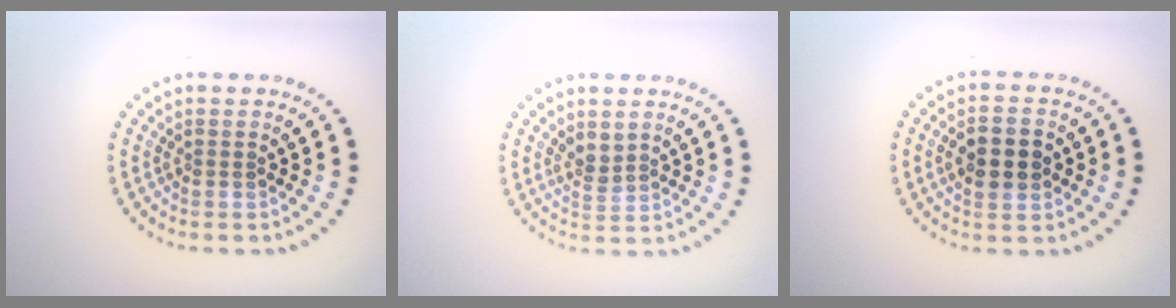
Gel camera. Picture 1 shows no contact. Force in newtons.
{"total": 1.5, "press": 1.2, "slide": 0.9}
{"total": 4.4, "press": 4.4, "slide": 0.2}